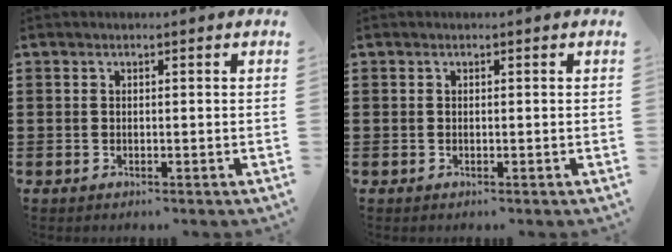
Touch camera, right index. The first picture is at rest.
{"total": 0.0}